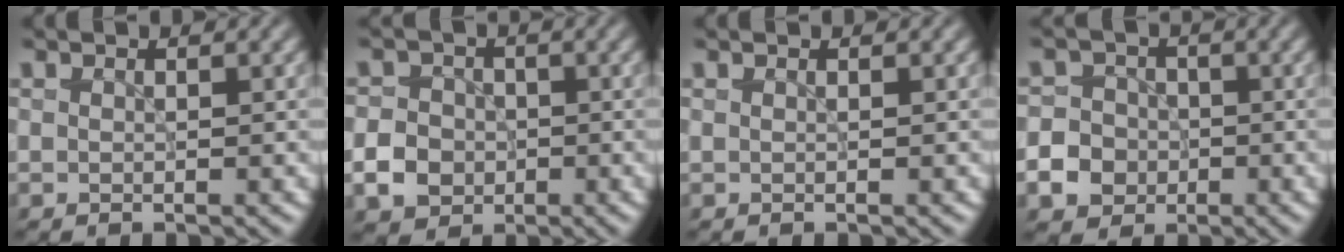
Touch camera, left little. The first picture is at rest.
{"total": 3.8, "force": [-1.1, 3.4, 1.5], "torque": [-0.025, 0.003, -0.027]}
{"total": 0.0}
{"total": 6.7, "force": [-2.7, 5.9, 1.6], "torque": [-0.027, -0.013, -0.067]}